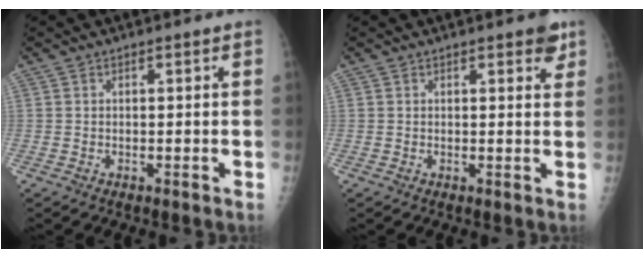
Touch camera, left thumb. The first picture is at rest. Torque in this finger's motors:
{"motor_torque": [0.29, 0.31, 0.21, 0.01, 0.00]}